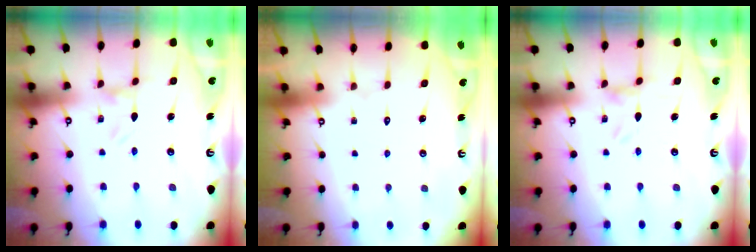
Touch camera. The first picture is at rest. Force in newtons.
{"total": 1.7, "press": 1.7, "slide": 0.1}
{"total": 0.0}